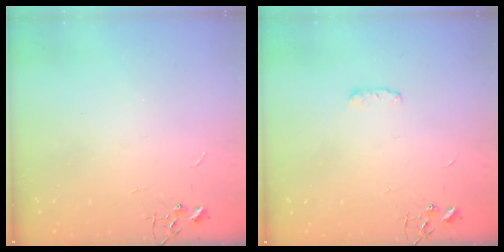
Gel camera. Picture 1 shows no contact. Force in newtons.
{"total": 4.0, "press": 4.0, "slide": 0.6}